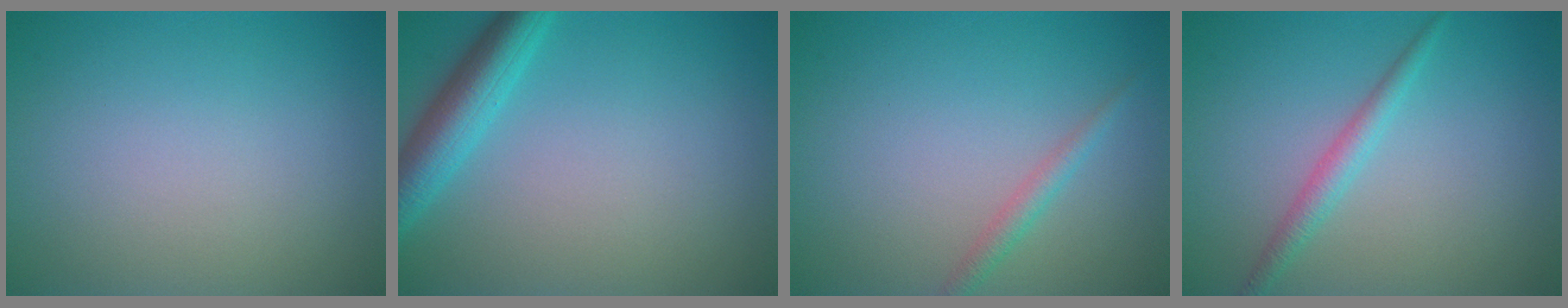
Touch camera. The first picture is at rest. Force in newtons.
{"total": 4.2, "press": 4.2, "slide": 0.1}
{"total": 1.4, "press": 1.4, "slide": 0.1}
{"total": 1.9, "press": 1.9, "slide": 0.1}